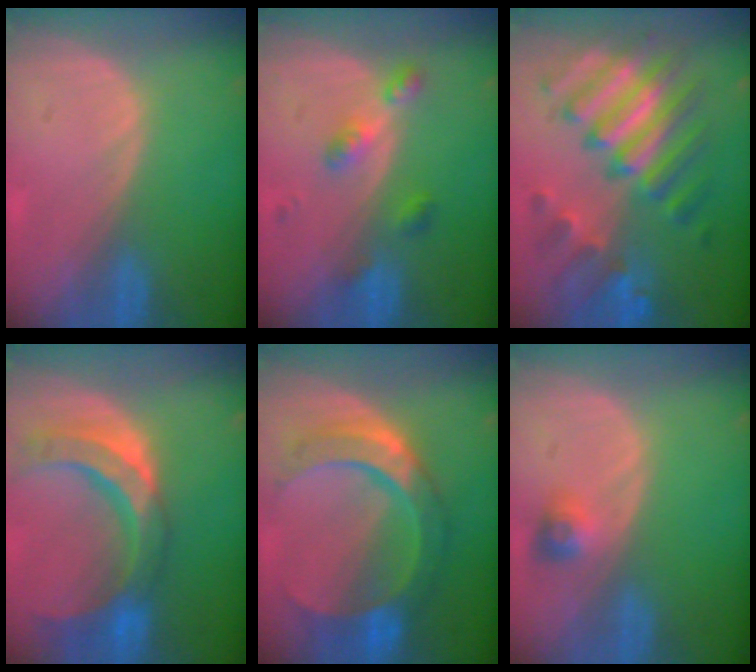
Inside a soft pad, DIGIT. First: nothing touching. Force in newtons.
{"total": 4.7, "press": 4.2, "slide": 2.0}
{"total": 11.9, "press": 11.8, "slide": 1.0}
{"total": 11.3, "press": 9.6, "slide": 6.1}
{"total": 9.8, "press": 9.8, "slide": 0.9}
{"total": 2.9, "press": 2.6, "slide": 1.2}